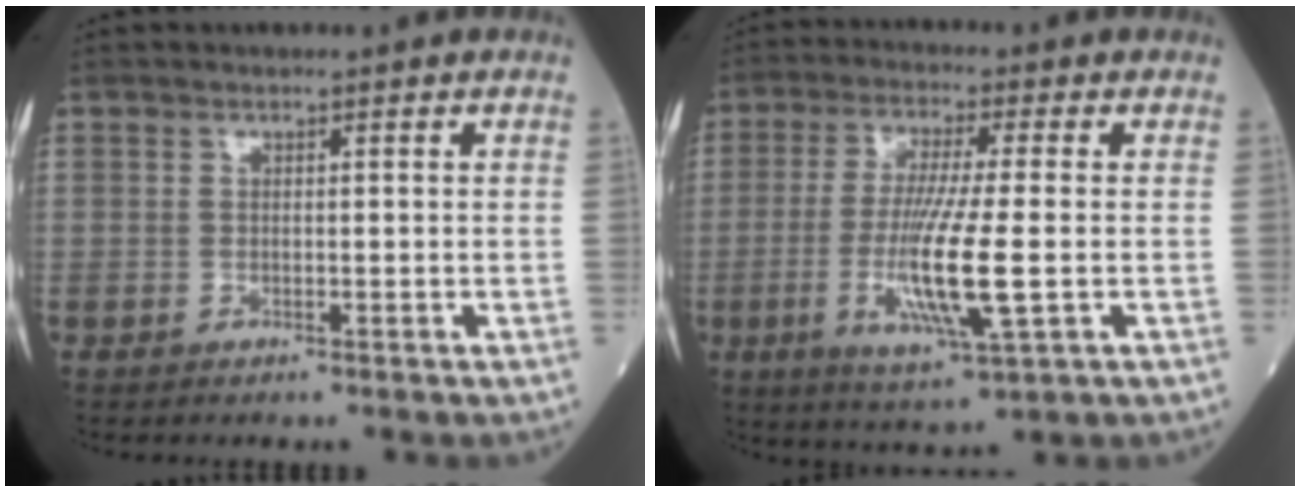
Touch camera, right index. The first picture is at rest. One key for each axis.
{"total": 11.8, "fx": -2.2, "fy": 0.5, "fz": 11.5, "tx": -0.231, "ty": -0.020, "tz": -0.044}